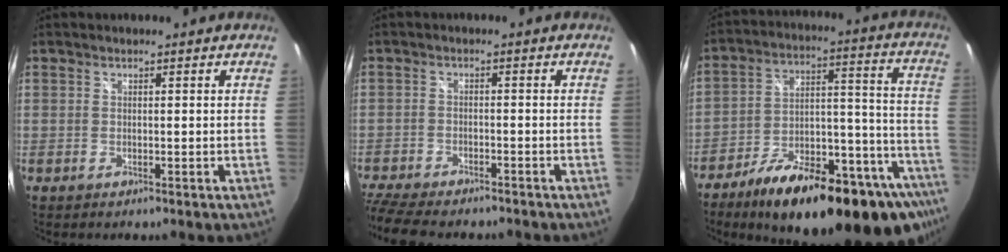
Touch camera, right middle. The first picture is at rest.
{"total": 12.3, "force": [-10.6, 3.3, 5.3], "torque": [-0.138, -0.028, -0.178]}
{"total": 31.0, "force": [-21.8, 10.3, 19.5], "torque": [-0.255, 0.006, -0.304]}